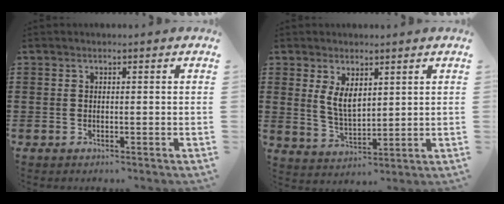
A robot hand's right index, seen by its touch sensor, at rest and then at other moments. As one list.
[{"total": 4.9, "force": [2.0, 2.6, 3.6], "torque": [-0.069, 0.001, 0.036]}]